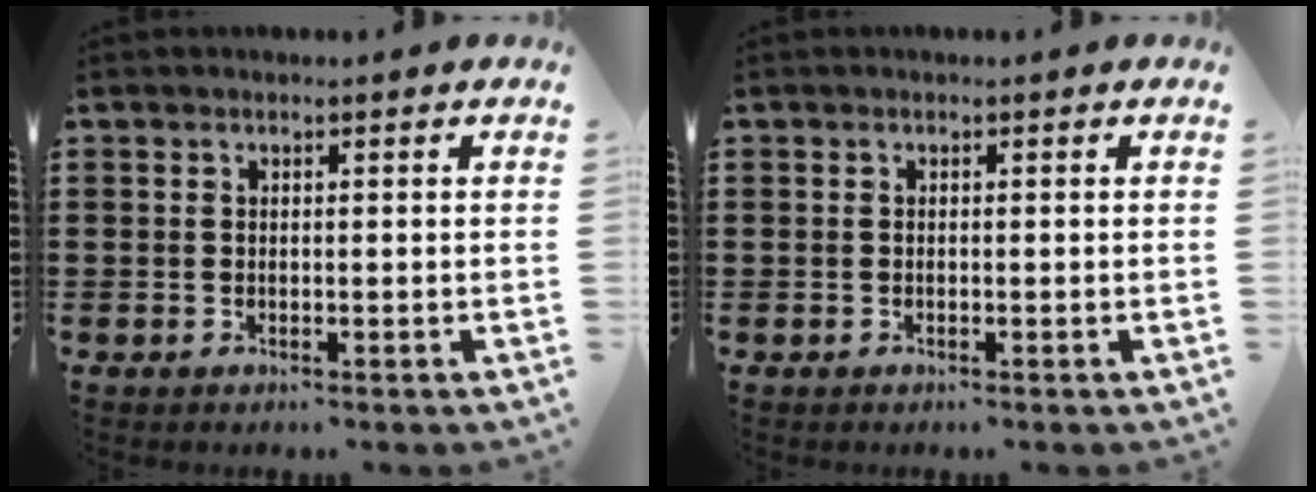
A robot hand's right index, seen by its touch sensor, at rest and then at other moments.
{"total": 0.0}